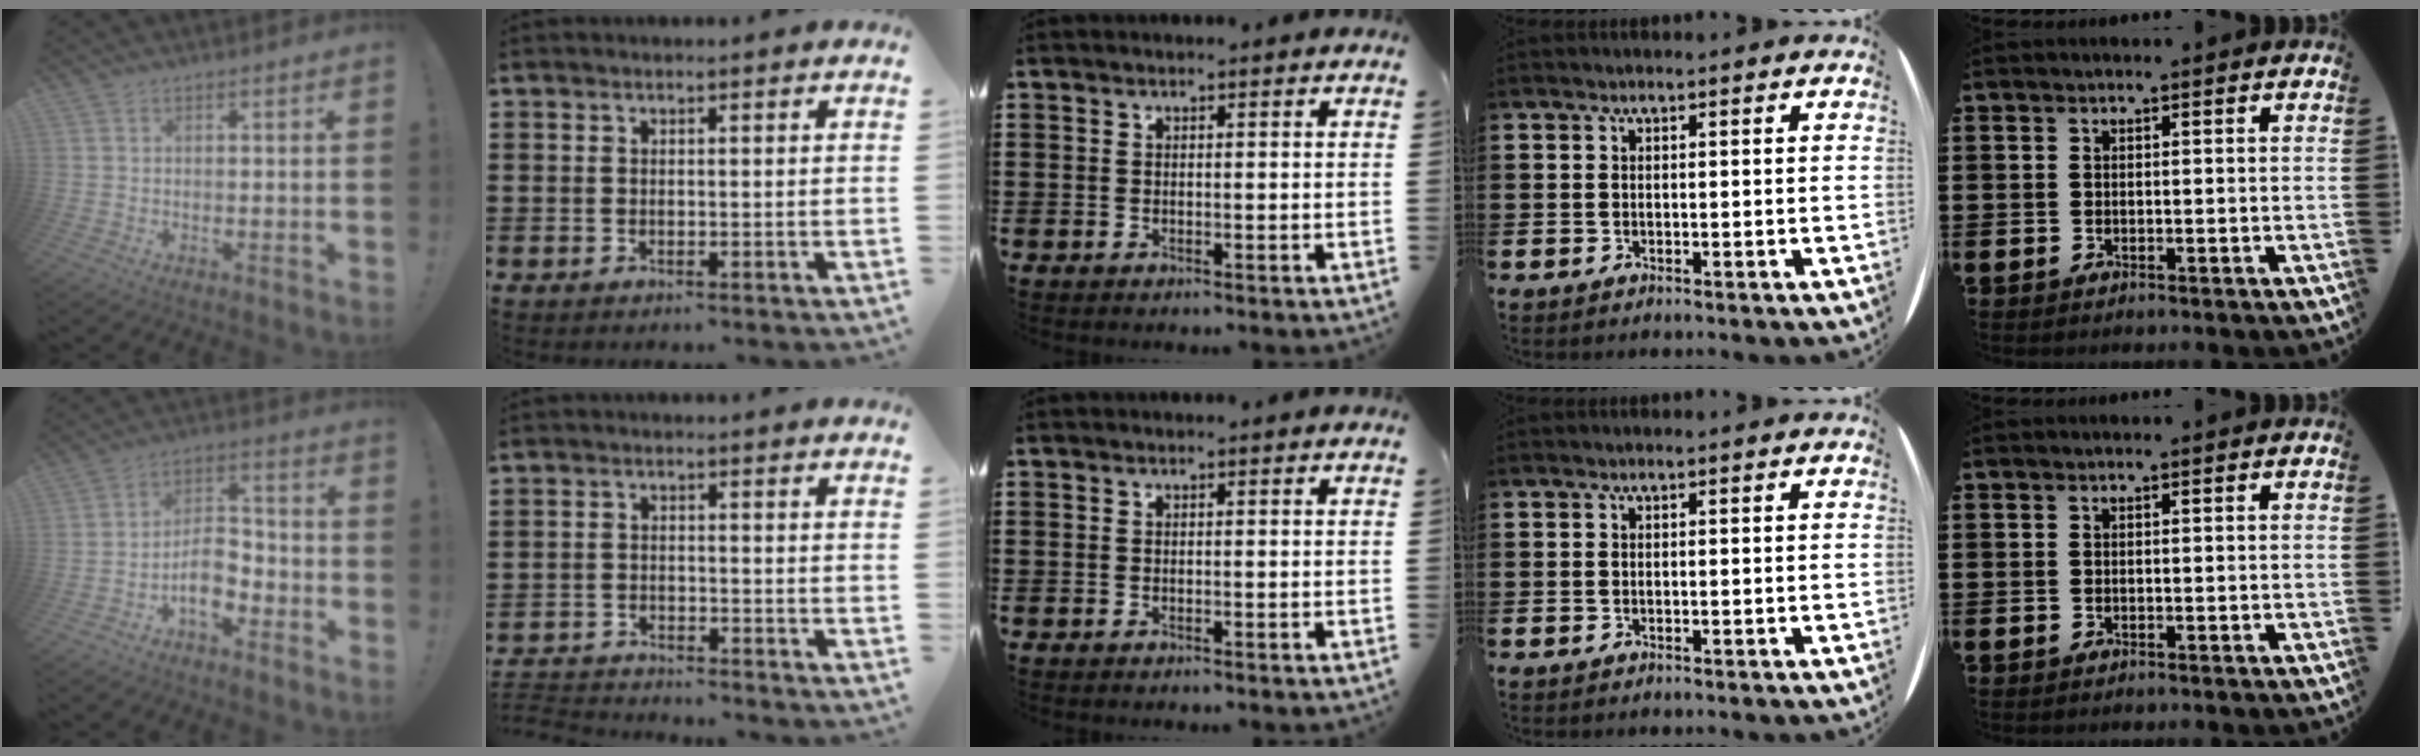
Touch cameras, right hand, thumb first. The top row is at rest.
{"thumb": {"total": 9.6, "force": [-5.1, 5.6, 5.8], "torque": [-0.096, 0.030, -0.090]}, "index": {"total": 3.1, "force": [-3.1, 0.0, -0.4], "torque": [-0.002, -0.002, -0.067]}}